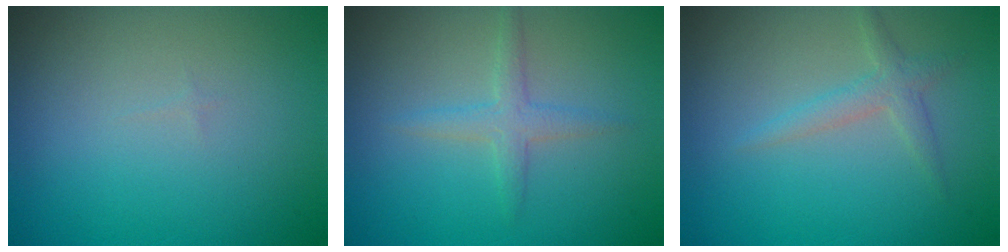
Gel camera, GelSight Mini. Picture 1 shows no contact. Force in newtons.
{"total": 1.7, "press": 1.7, "slide": 0.1}
{"total": 1.8, "press": 1.8, "slide": 0.1}